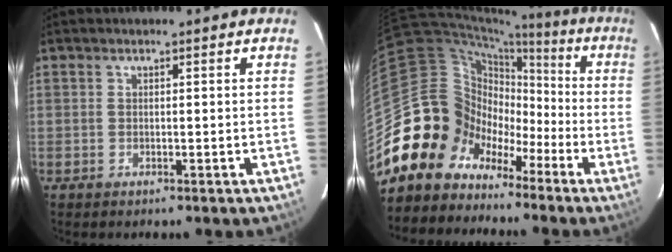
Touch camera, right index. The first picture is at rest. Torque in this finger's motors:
{"motor_torque": [0.70, -0.50, 0.37, -0.15]}